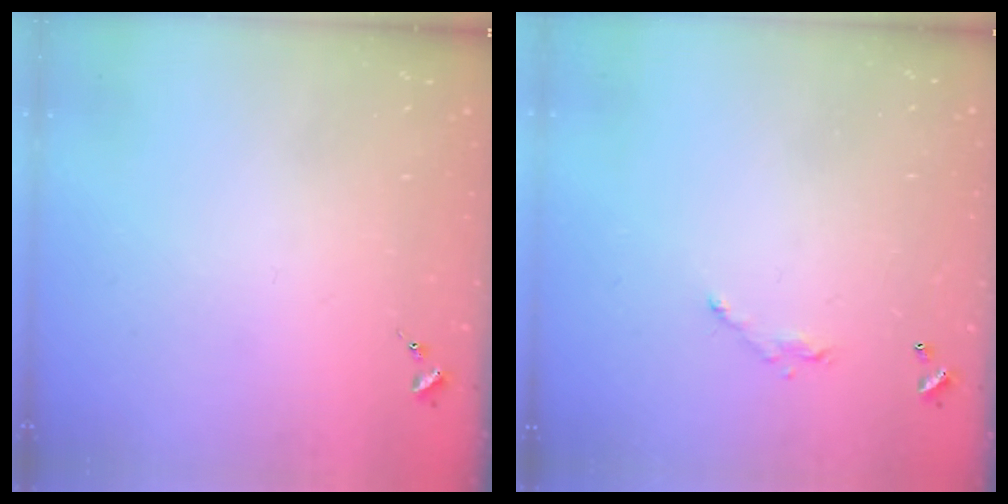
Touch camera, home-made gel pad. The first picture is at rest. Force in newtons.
{"total": 6.0, "press": 6.0, "slide": 0.4}